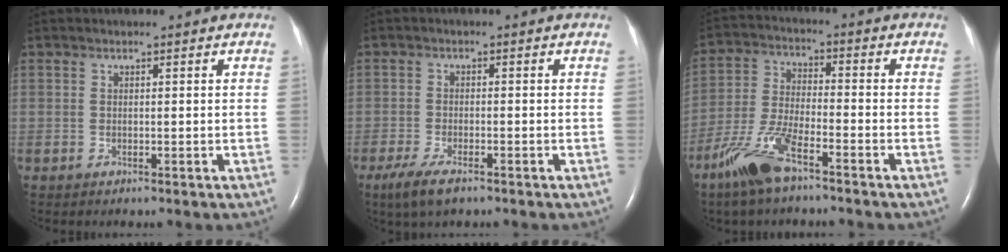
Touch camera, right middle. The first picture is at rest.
{"total": 5.0, "force": [-3.4, 1.3, 3.5], "torque": [-0.079, -0.012, -0.057]}
{"total": 9.5, "force": [-6.4, 2.0, 6.7], "torque": [-0.153, -0.012, -0.129]}